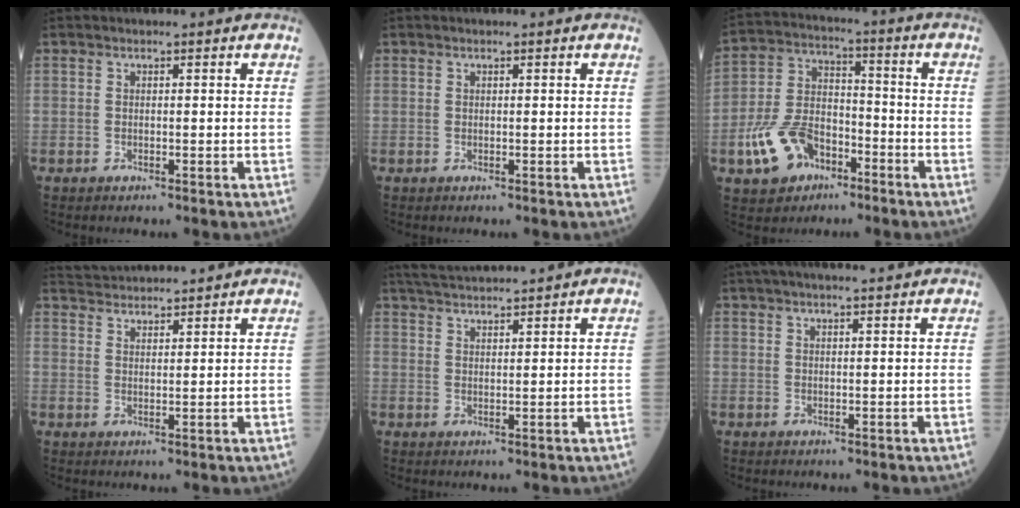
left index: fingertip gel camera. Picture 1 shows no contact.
{"total": 0.0}
{"total": 11.1, "force": [-5.7, 7.0, 6.4], "torque": [-0.151, 0.011, -0.103]}
{"total": 8.0, "force": [7.9, 0.3, 1.5], "torque": [-0.035, 0.036, 0.126]}
{"total": 6.9, "force": [6.6, -0.6, 1.9], "torque": [-0.040, 0.028, 0.114]}
{"total": 9.3, "force": [8.1, 0.4, 4.5], "torque": [-0.069, 0.034, 0.110]}